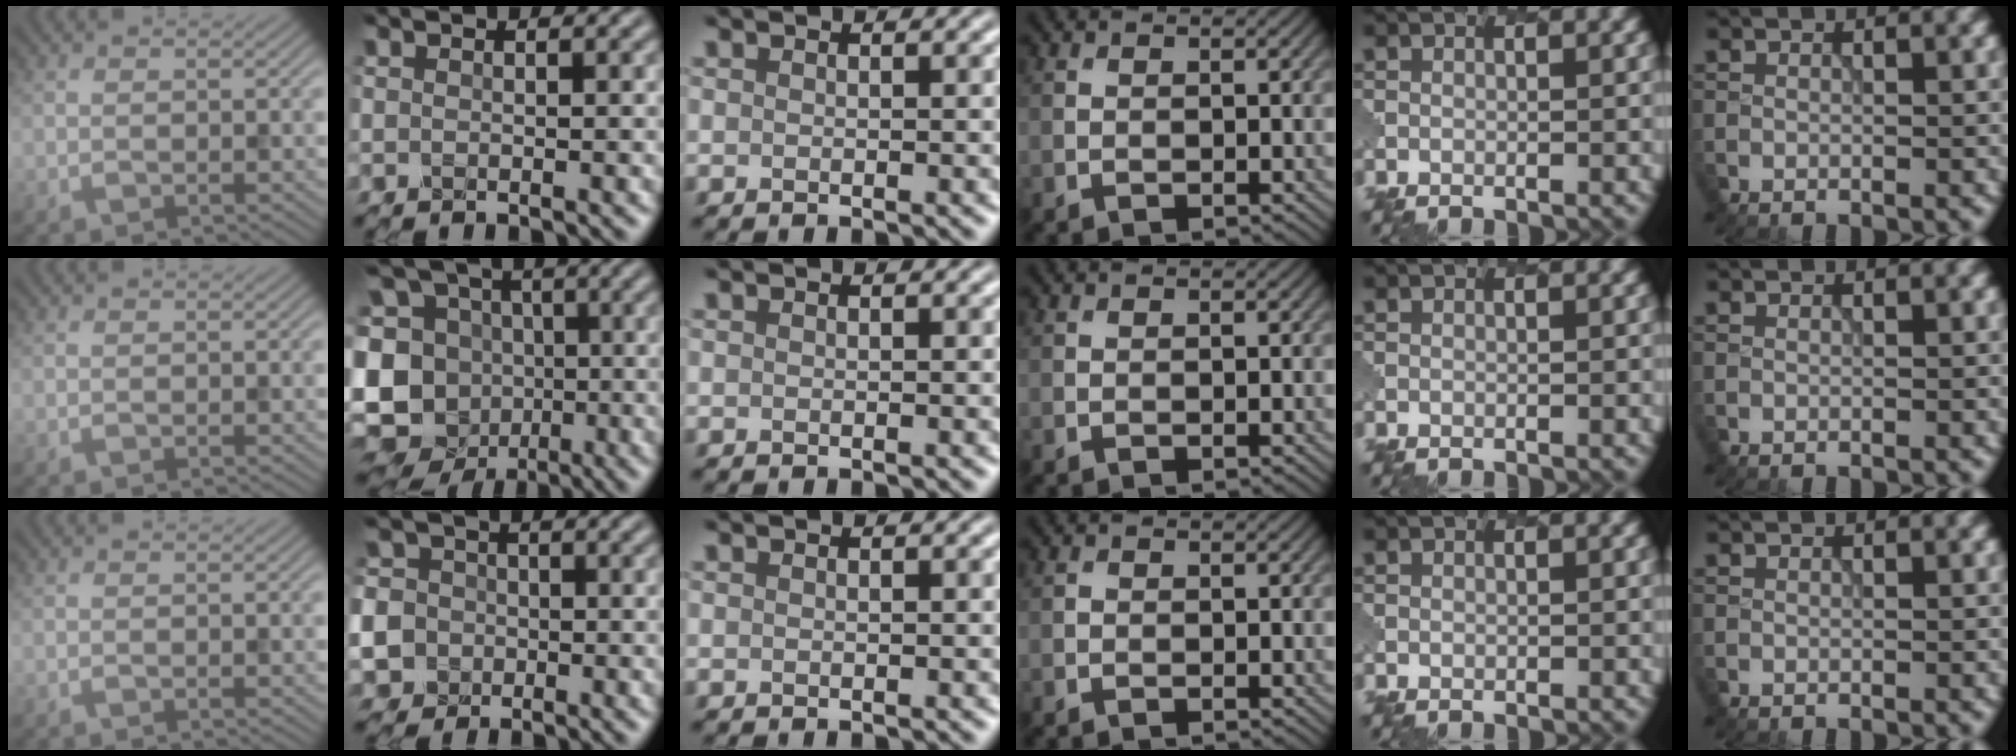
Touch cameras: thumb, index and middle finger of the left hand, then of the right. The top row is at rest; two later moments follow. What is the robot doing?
{"motion": "extract", "object": "pen bag"}